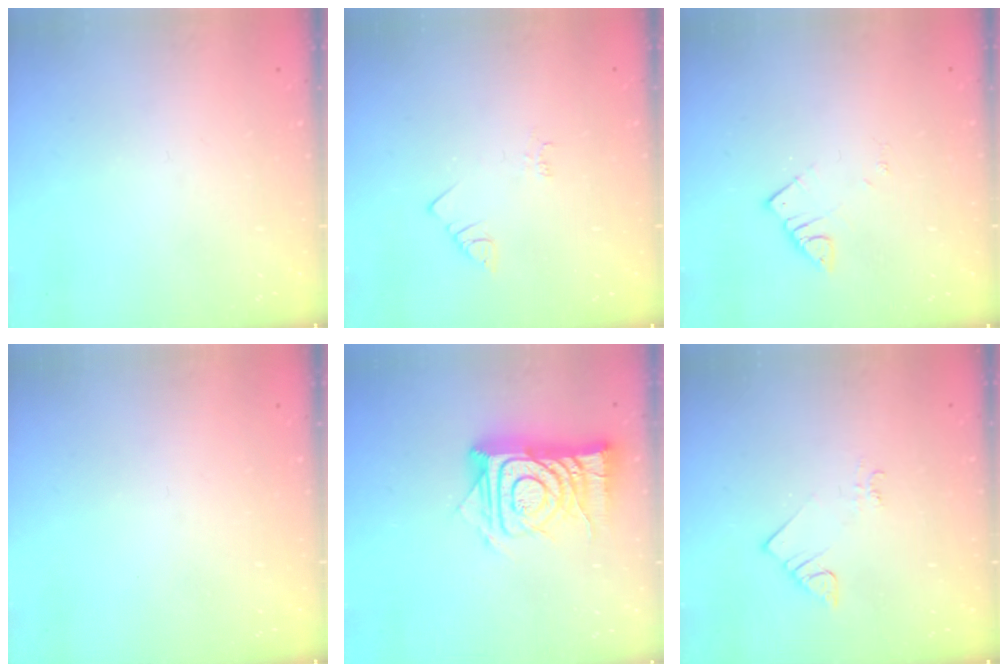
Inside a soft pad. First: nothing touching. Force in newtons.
{"total": 1.4, "press": 1.4, "slide": 0.3}
{"total": 2.6, "press": 2.6, "slide": 0.1}
{"total": 0.0}
{"total": 15.5, "press": 15.4, "slide": 1.2}
{"total": 2.1, "press": 2.0, "slide": 0.5}